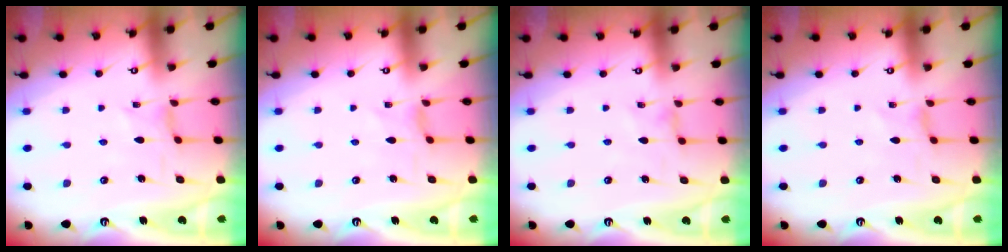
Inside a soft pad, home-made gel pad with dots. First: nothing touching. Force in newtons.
{"total": 0.6, "press": 0.6, "slide": 0.2}
{"total": 0.0}
{"total": 0.0}